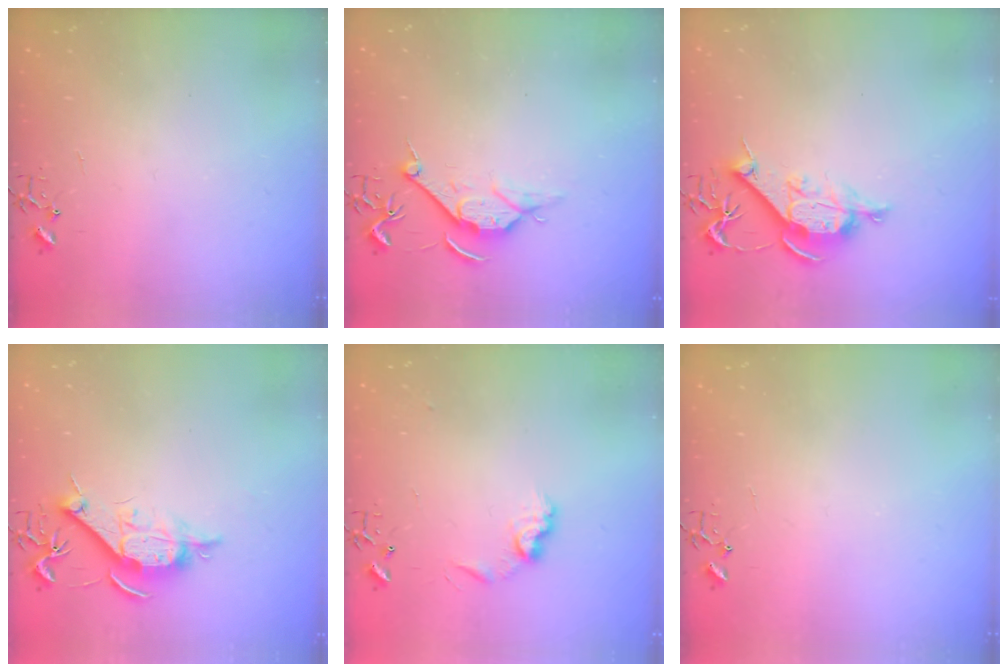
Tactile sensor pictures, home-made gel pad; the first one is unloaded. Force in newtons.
{"total": 8.4, "press": 8.3, "slide": 1.0}
{"total": 9.9, "press": 9.9, "slide": 0.6}
{"total": 10.6, "press": 10.6, "slide": 0.8}
{"total": 8.4, "press": 8.4, "slide": 0.3}
{"total": 0.0}